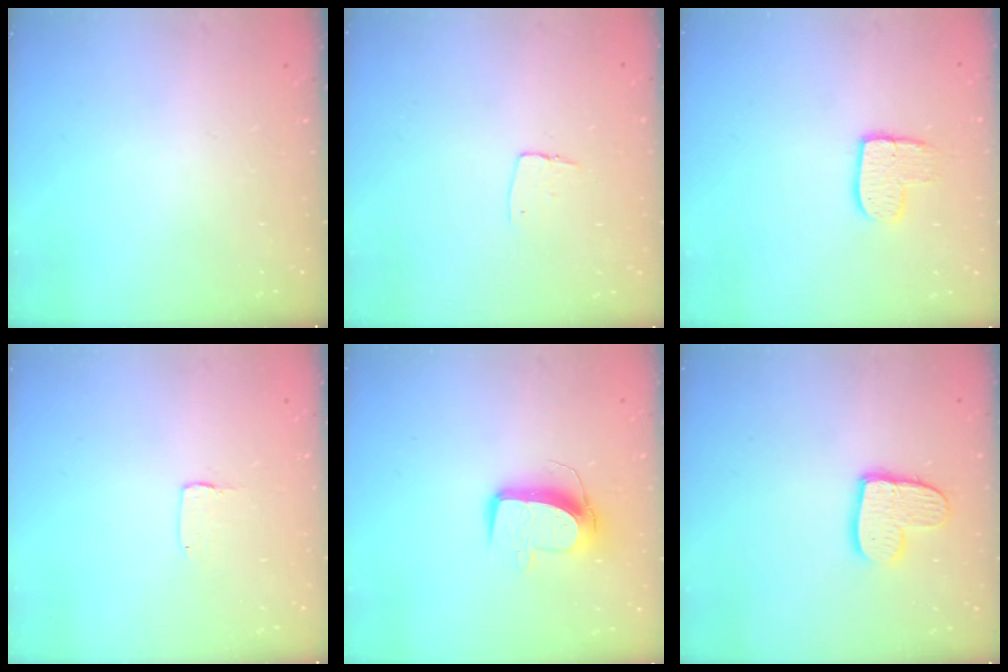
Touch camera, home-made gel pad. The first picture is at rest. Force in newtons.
{"total": 4.9, "press": 4.8, "slide": 0.3}
{"total": 9.1, "press": 9.0, "slide": 0.7}
{"total": 1.0, "press": 1.0, "slide": 0.1}
{"total": 10.3, "press": 10.3, "slide": 0.5}
{"total": 10.6, "press": 10.6, "slide": 0.8}